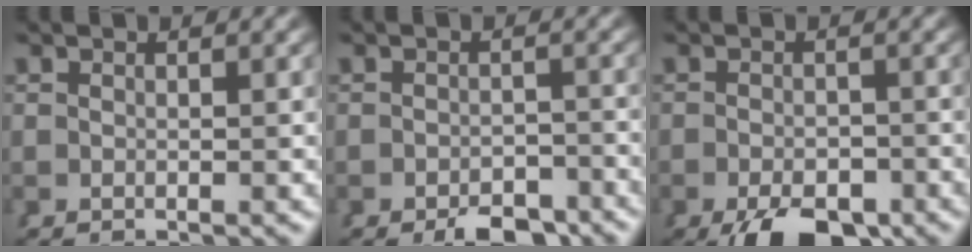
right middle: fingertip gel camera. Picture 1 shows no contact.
{"total": 3.1, "force": [-2.9, 0.7, 1.0], "torque": [-0.002, -0.007, -0.050]}
{"total": 5.4, "force": [-3.7, 2.1, 3.2], "torque": [-0.046, -0.019, -0.049]}